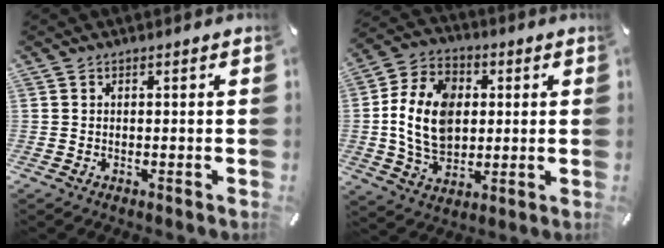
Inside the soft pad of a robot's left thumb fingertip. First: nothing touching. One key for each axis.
{"total": 14.9, "fx": 0.5, "fy": 11.3, "fz": 9.7, "tx": -0.217, "ty": 0.014, "tz": 0.008}